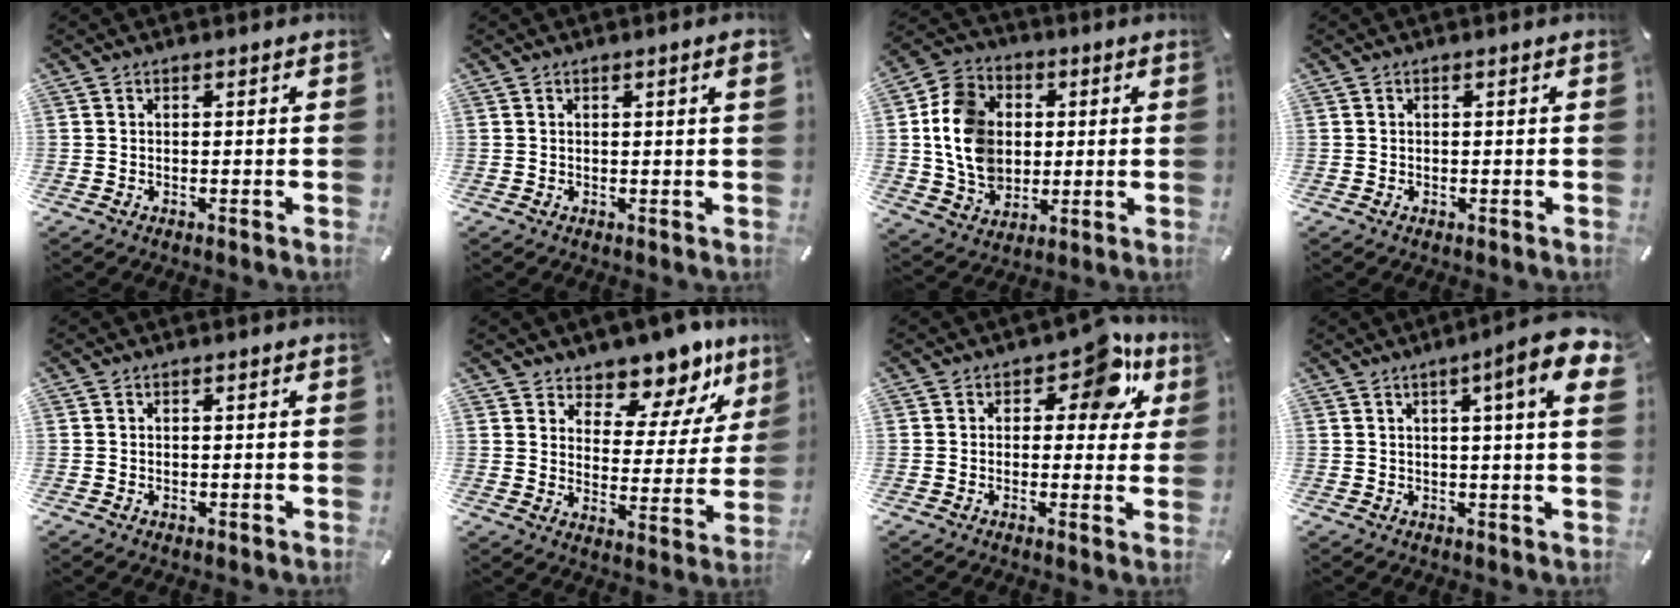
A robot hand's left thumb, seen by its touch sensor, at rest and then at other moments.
{"total": 2.0, "force": [0.5, 0.2, 2.0], "torque": [-0.029, -0.003, 0.006]}
{"total": 13.0, "force": [0.7, 11.1, 6.7], "torque": [-0.148, 0.015, 0.017]}
{"total": 0.0}
{"total": 0.5, "force": [0.0, 0.5, 0.2], "torque": [-0.003, 0.003, -0.001]}
{"total": 10.0, "force": [8.5, 4.9, 2.0], "torque": [-0.015, -0.091, 0.146]}
{"total": 11.1, "force": [5.3, 6.1, 7.6], "torque": [-0.079, -0.029, 0.083]}
{"total": 11.4, "force": [4.8, 1.5, 10.2], "torque": [-0.146, -0.021, 0.071]}